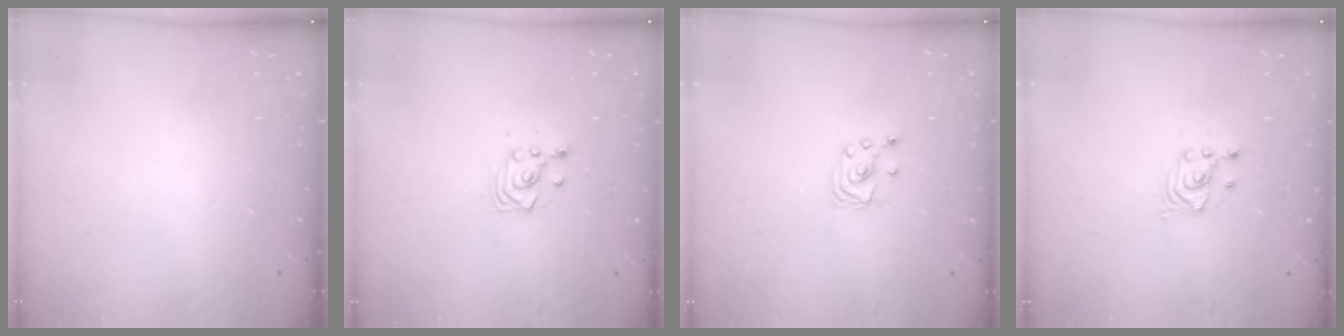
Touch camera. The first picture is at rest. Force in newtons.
{"total": 2.9, "press": 2.9, "slide": 0.6}
{"total": 2.4, "press": 2.4, "slide": 0.2}
{"total": 2.6, "press": 2.6, "slide": 0.1}